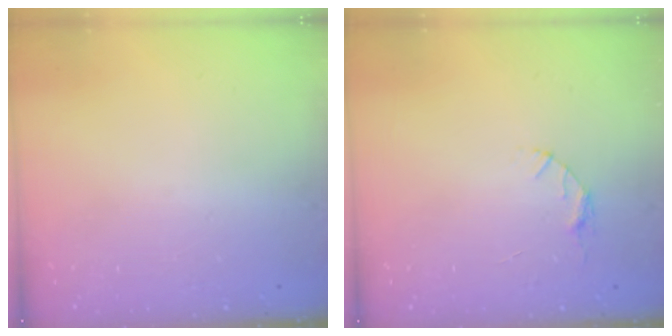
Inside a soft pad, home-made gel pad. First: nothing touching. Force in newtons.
{"total": 3.2, "press": 3.2, "slide": 0.4}